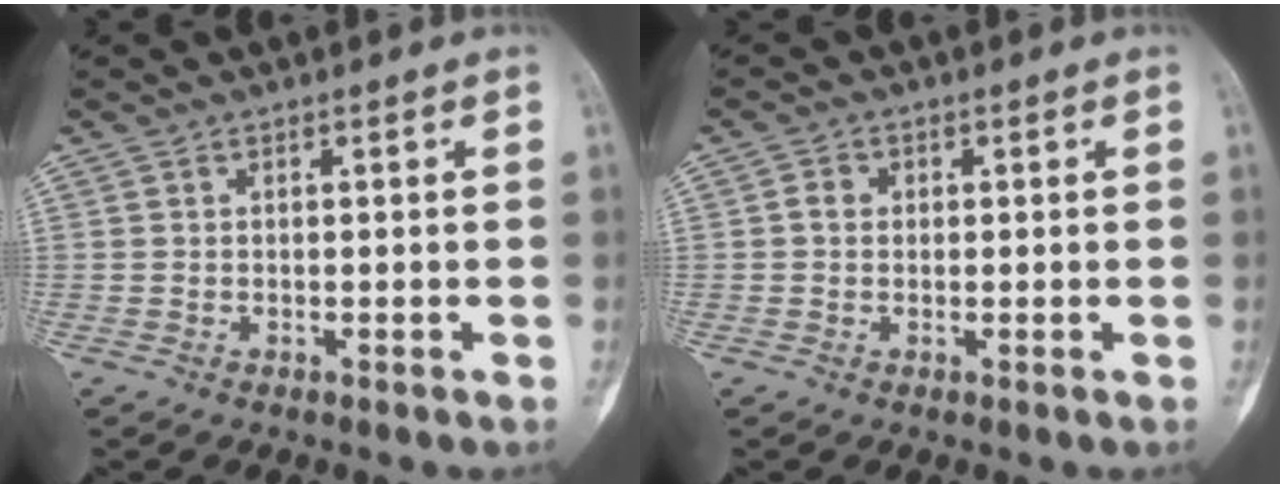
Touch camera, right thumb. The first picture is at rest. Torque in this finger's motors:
{"motor_torque": [-0.17, 0.21, 0.31, -0.01, -0.01]}